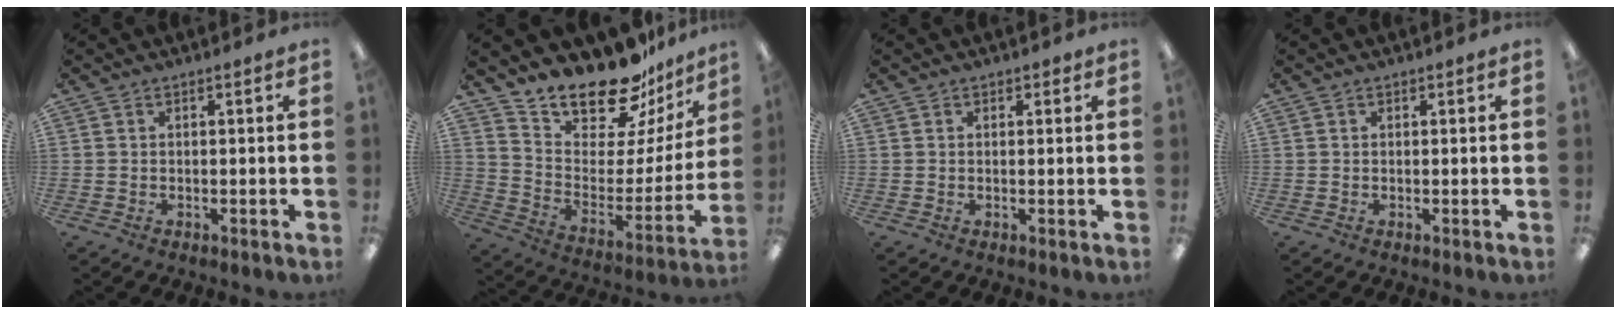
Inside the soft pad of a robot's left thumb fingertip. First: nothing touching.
{"total": 18.9, "force": [17.2, 5.7, 5.3], "torque": [-0.097, -0.149, 0.300]}
{"total": 0.8, "force": [0.5, 0.6, 0.2], "torque": [0.004, -0.001, 0.007]}
{"total": 0.0}